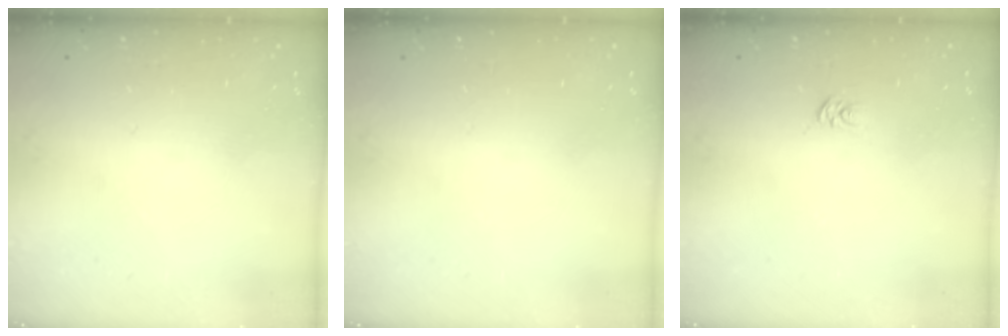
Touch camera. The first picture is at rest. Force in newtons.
{"total": 0.0}
{"total": 2.6, "press": 2.6, "slide": 0.3}